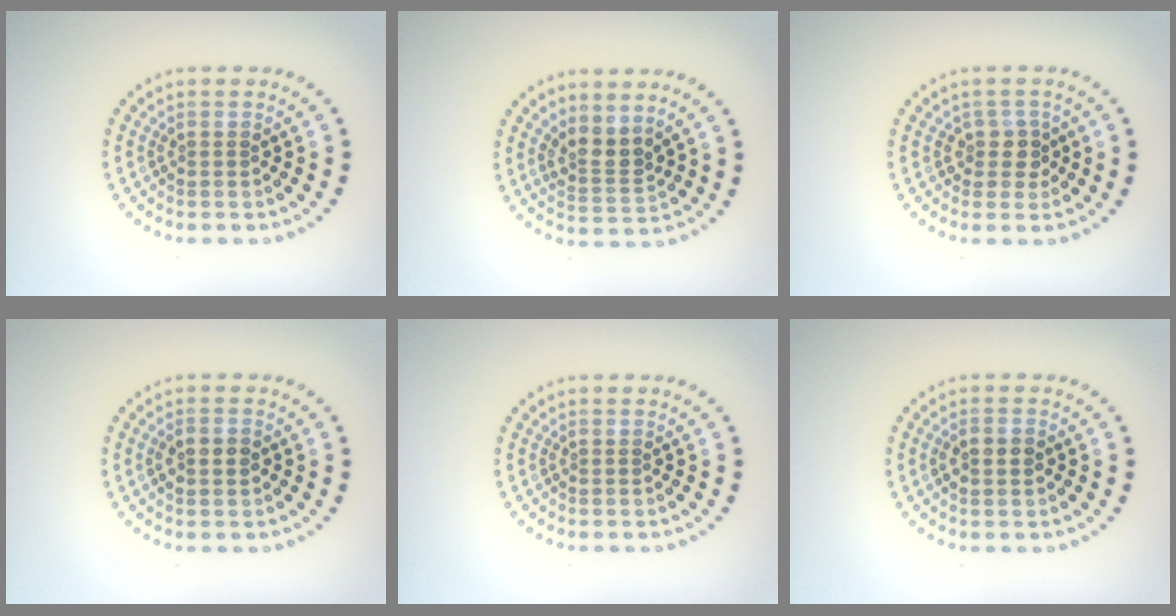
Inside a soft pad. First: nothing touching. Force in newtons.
{"total": 2.5, "press": 2.0, "slide": 1.6}
{"total": 2.0, "press": 1.6, "slide": 1.2}
{"total": 1.7, "press": 1.7, "slide": 0.2}
{"total": 0.0}
{"total": 1.7, "press": 1.7, "slide": 0.2}